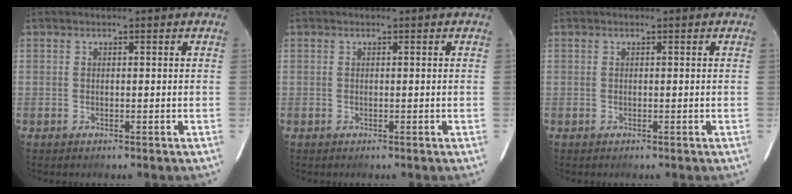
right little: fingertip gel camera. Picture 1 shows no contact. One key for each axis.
{"total": 0.0}
{"total": 0.0}